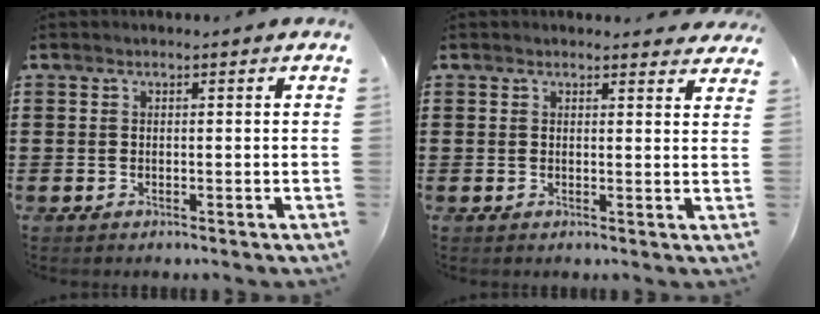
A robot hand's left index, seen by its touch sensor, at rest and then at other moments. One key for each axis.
{"total": 1.7, "fx": 1.6, "fy": 0.3, "fz": 0.3, "tx": -0.001, "ty": 0.000, "tz": 0.031}